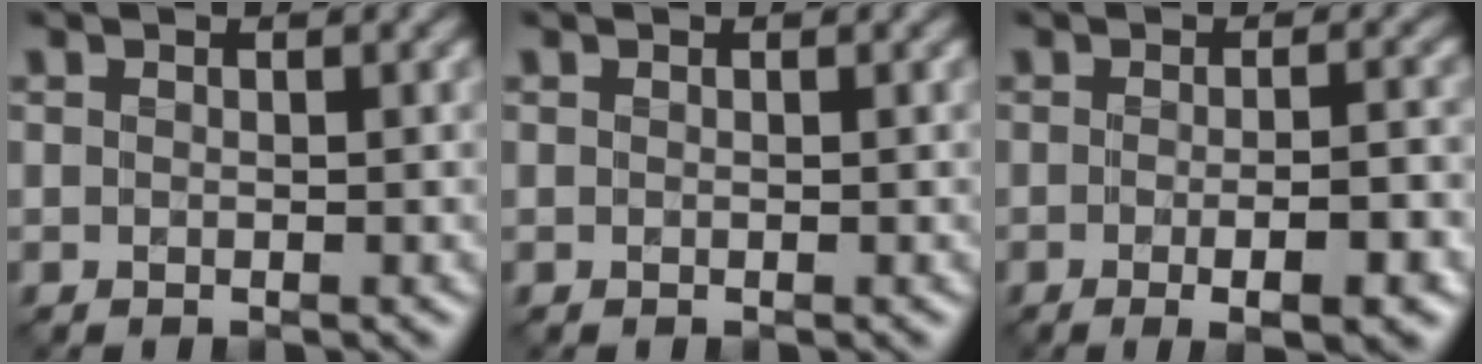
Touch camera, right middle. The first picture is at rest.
{"total": 0.0}
{"total": 5.1, "force": [-1.6, 1.3, 4.6], "torque": [-0.054, -0.003, -0.014]}